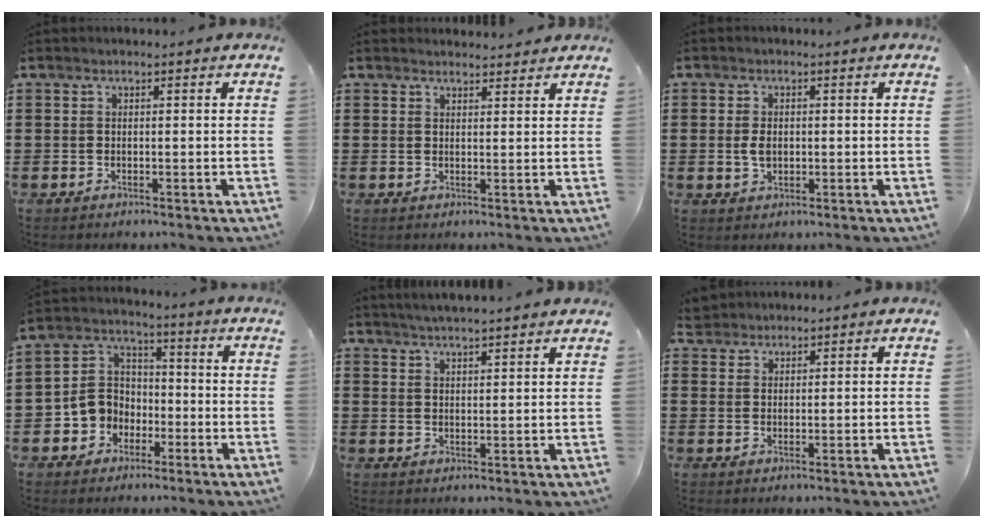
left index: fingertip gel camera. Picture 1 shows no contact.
{"total": 1.8, "force": [1.8, 0.3, 0.0], "torque": [-0.004, 0.000, 0.035]}
{"total": 2.8, "force": [0.0, 1.8, 2.2], "torque": [-0.053, 0.002, -0.003]}
{"total": 6.3, "force": [-2.4, 5.6, 1.5], "torque": [-0.063, 0.009, -0.053]}
{"total": 2.8, "force": [2.7, -0.5, 0.5], "torque": [-0.017, -0.009, 0.049]}
{"total": 2.1, "force": [1.9, 0.8, 0.0], "torque": [-0.007, 0.006, 0.038]}